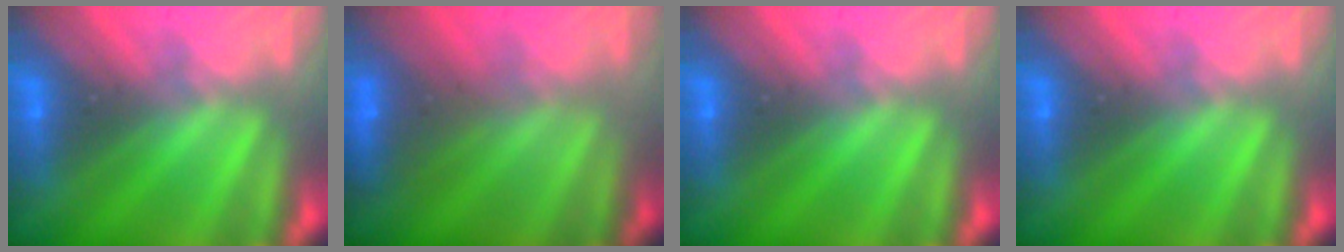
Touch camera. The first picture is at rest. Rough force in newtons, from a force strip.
{"total": 3.0}
{"total": 0.0}
{"total": 0.0}